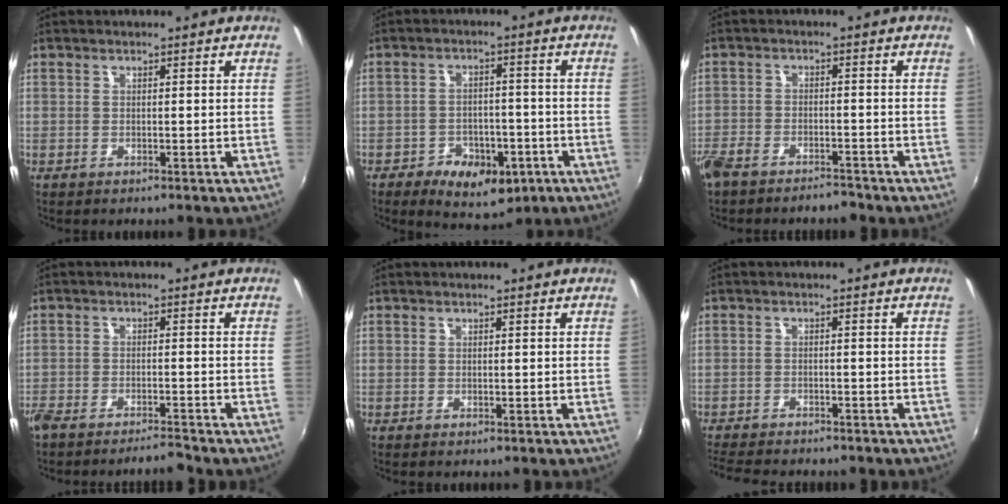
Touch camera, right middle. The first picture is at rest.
{"total": 10.8, "force": [-5.9, 6.8, 5.9], "torque": [-0.121, 0.001, -0.076]}
{"total": 8.5, "force": [-7.1, 3.3, 3.3], "torque": [-0.096, -0.018, -0.123]}
{"total": 5.5, "force": [-4.9, 1.3, 2.0], "torque": [-0.065, -0.014, -0.087]}
{"total": 0.0}
{"total": 9.1, "force": [-8.1, 2.2, 3.5], "torque": [-0.089, -0.023, -0.128]}